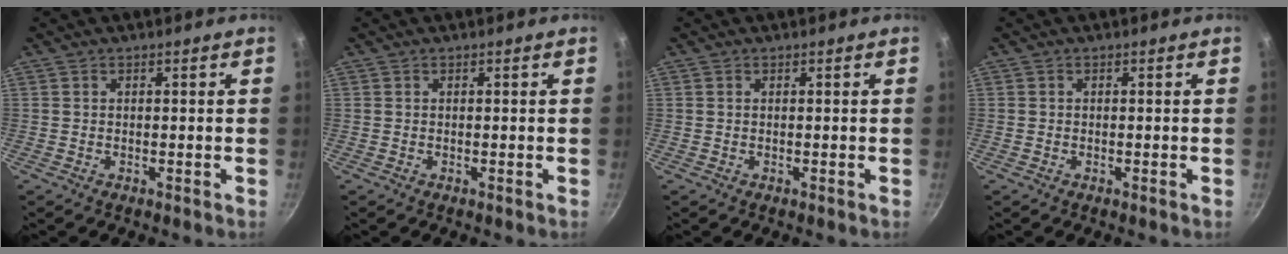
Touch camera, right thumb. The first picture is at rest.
{"total": 0.0}
{"total": 0.0}
{"total": 0.0}